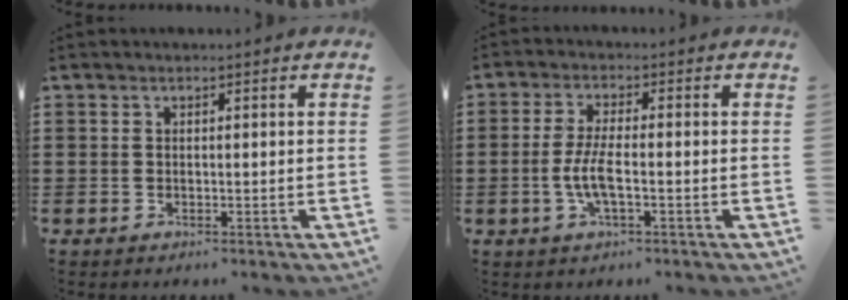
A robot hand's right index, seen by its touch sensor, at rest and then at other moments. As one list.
[{"total": 5.0, "force": [-1.4, 1.1, 4.7], "torque": [-0.111, -0.009, -0.033]}]